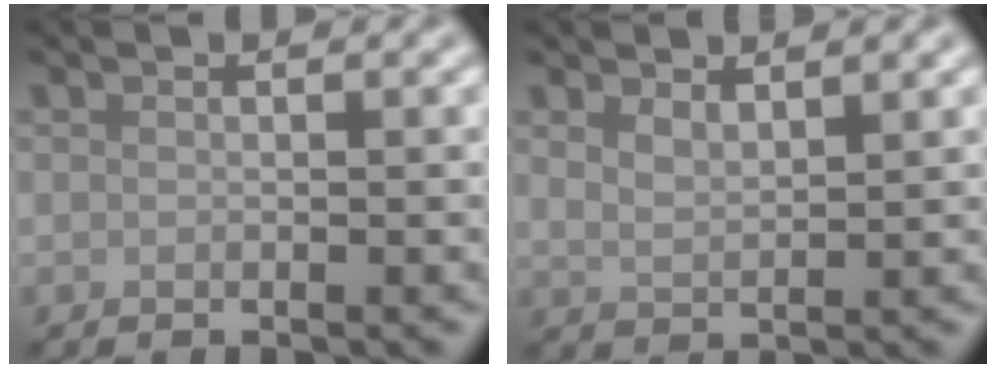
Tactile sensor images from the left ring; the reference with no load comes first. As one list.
[{"total": 2.0, "force": [1.6, 0.6, 1.1], "torque": [-0.025, -0.004, 0.032]}]